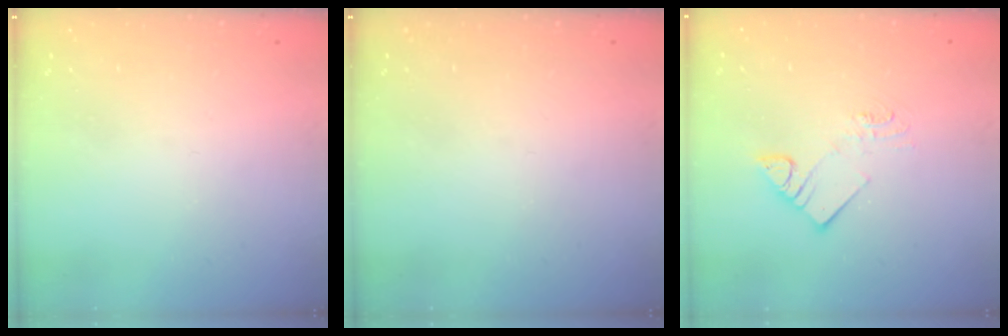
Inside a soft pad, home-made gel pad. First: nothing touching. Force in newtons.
{"total": 0.0}
{"total": 7.5, "press": 7.5, "slide": 0.4}